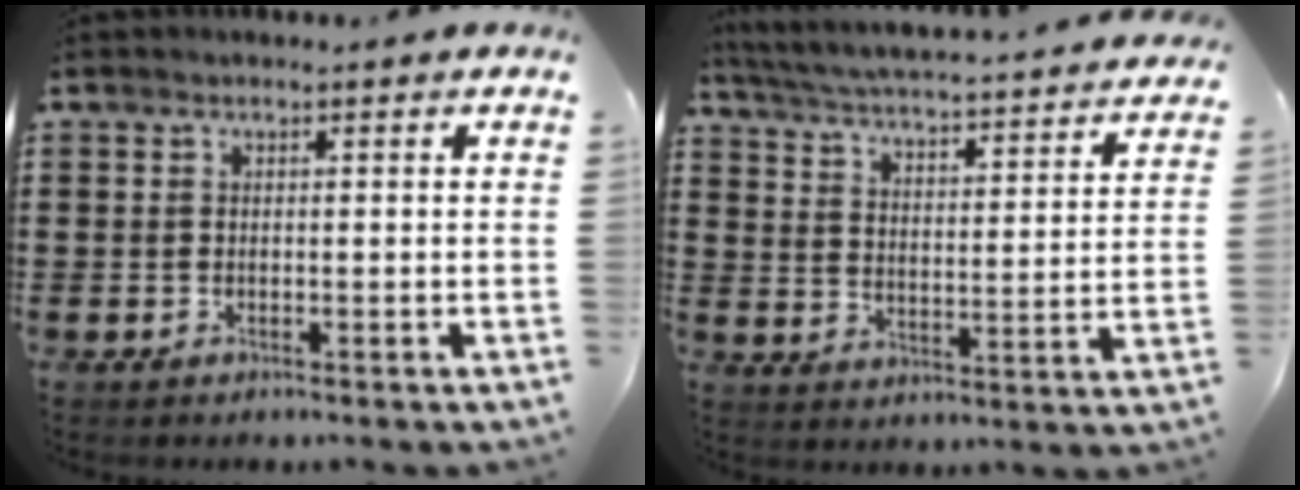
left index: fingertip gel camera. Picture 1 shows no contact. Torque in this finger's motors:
{"motor_torque": [2.14, 0.00, 0.25, 0.12]}